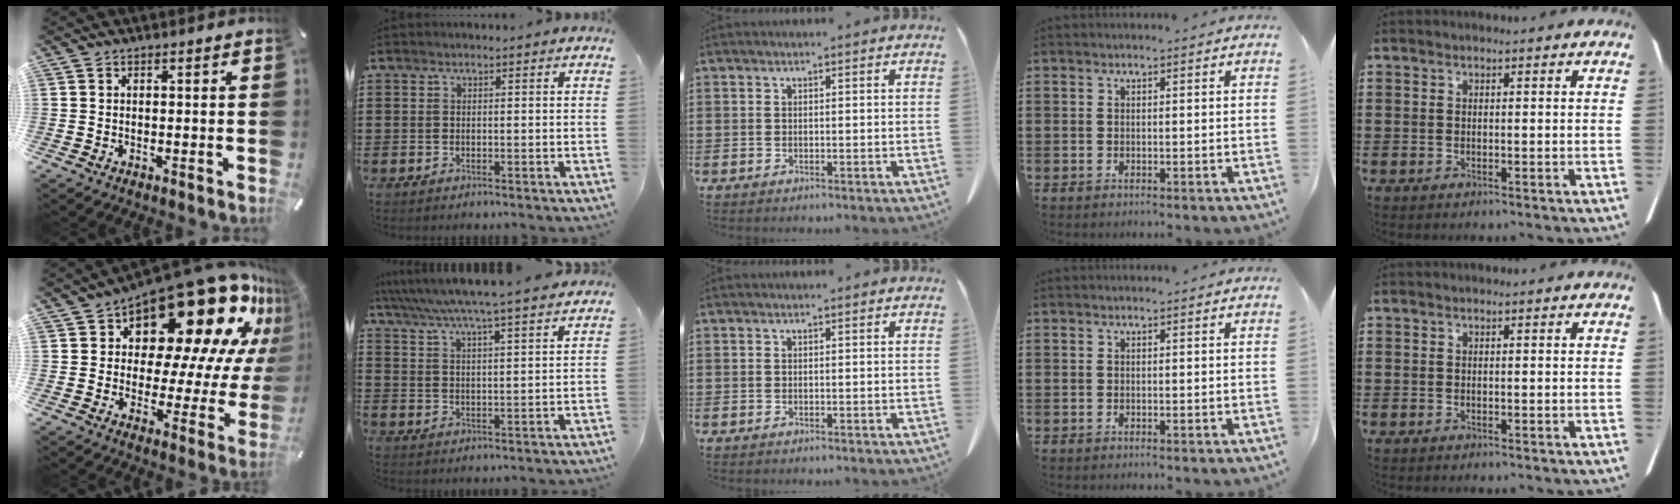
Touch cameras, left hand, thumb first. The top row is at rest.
{"thumb": {"total": 25.3, "force": [16.0, 11.7, 15.7], "torque": [-0.214, -0.125, 0.270]}, "index": {"total": 6.0, "force": [5.4, -0.7, 2.7], "torque": [-0.071, -0.033, 0.090]}}